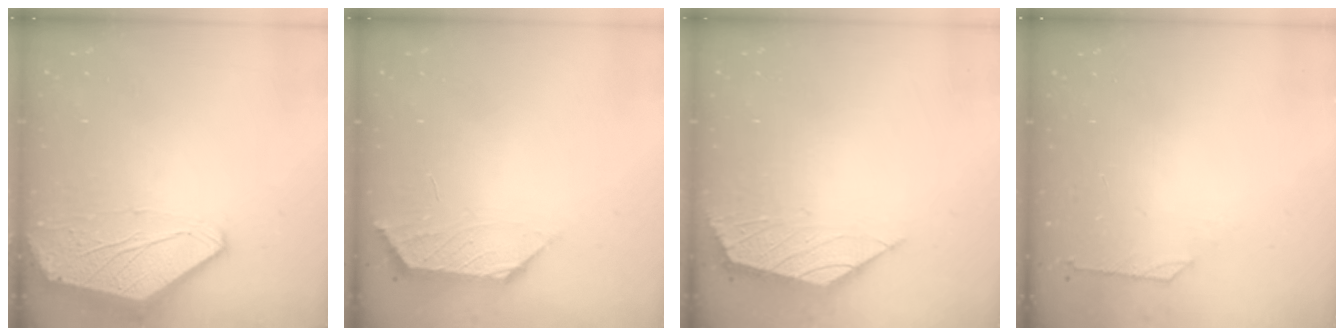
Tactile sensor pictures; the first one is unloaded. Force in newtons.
{"total": 1.8, "press": 1.7, "slide": 0.5}
{"total": 2.0, "press": 2.0, "slide": 0.5}
{"total": 0.6, "press": 0.5, "slide": 0.4}